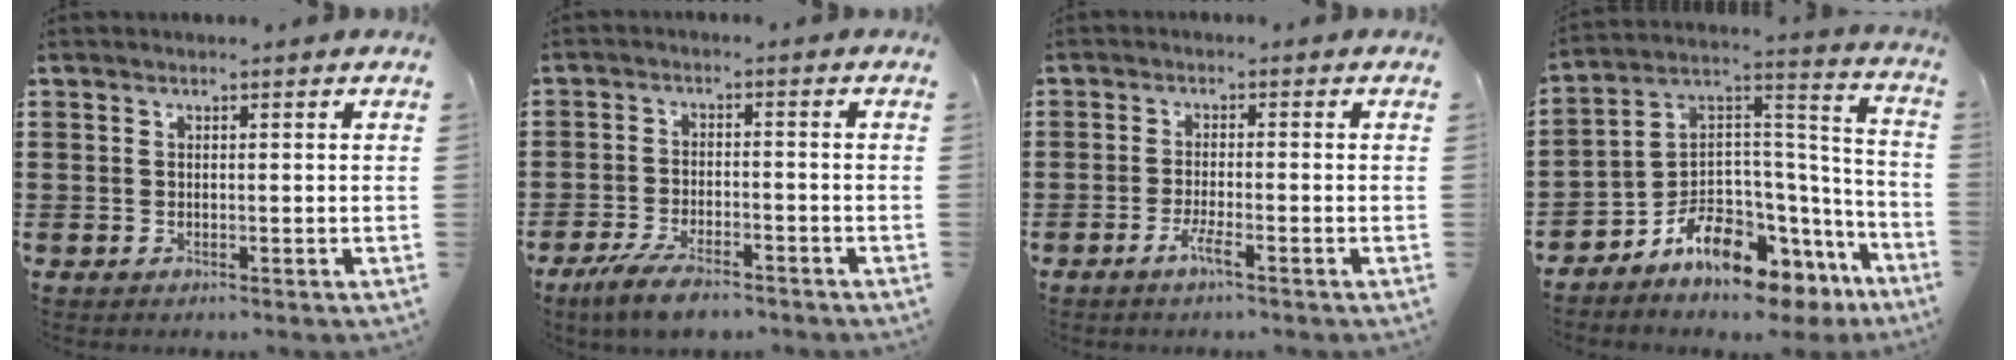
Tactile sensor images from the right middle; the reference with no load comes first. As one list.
[{"total": 5.3, "force": [-4.2, 1.2, 3.0], "torque": [-0.069, -0.006, -0.082]}, {"total": 2.9, "force": [-1.6, 0.2, 2.3], "torque": [-0.055, -0.004, -0.034]}, {"total": 7.7, "force": [-6.6, 2.8, 2.8], "torque": [-0.068, -0.006, -0.131]}]